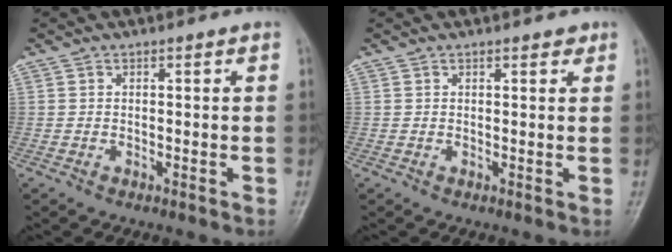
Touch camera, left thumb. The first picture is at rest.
{"total": 2.0, "force": [1.2, 1.1, 1.2], "torque": [-0.001, -0.004, 0.014]}